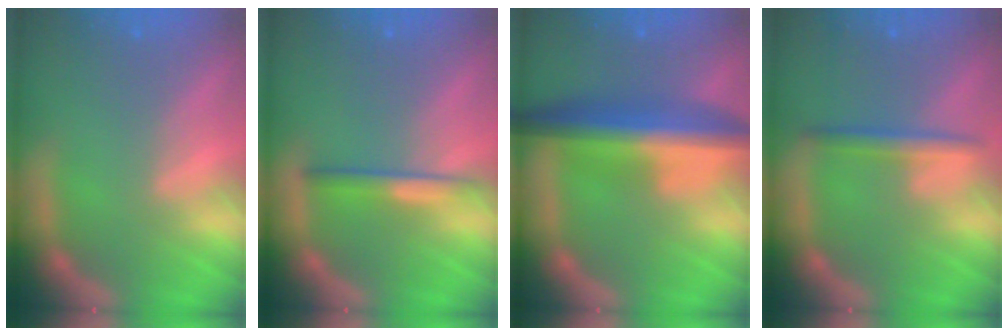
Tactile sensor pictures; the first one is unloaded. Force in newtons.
{"total": 2.4}
{"total": 8.4}
{"total": 2.4}